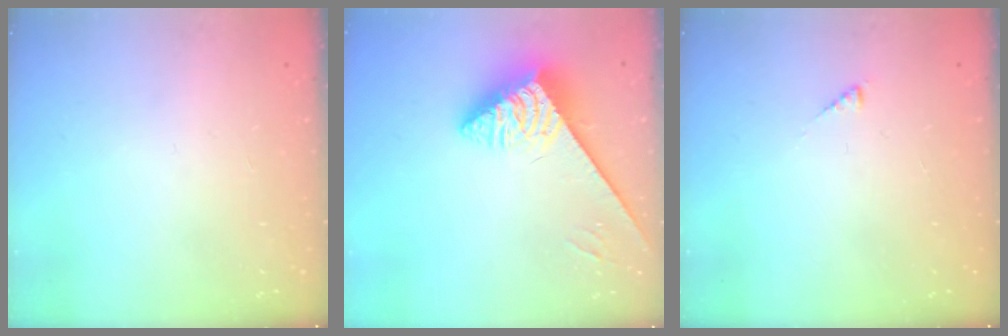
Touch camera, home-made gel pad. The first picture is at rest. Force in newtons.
{"total": 3.8, "press": 3.8, "slide": 0.5}
{"total": 2.0, "press": 2.0, "slide": 0.3}